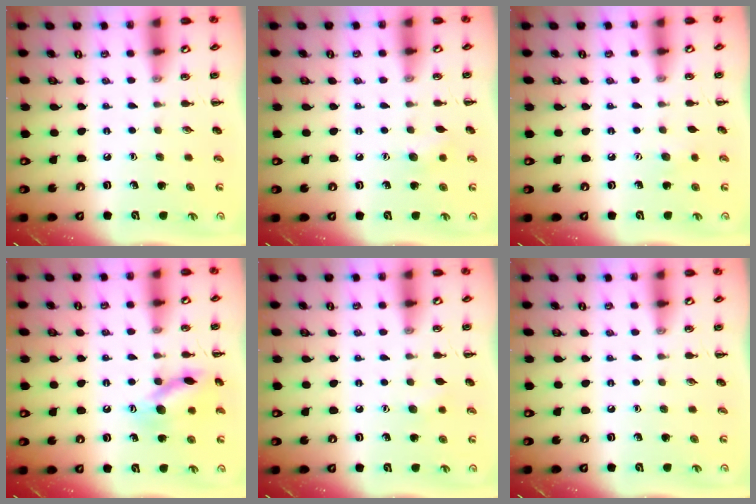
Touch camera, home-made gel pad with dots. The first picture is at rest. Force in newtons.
{"total": 6.7, "press": 6.4, "slide": 1.7}
{"total": 4.3, "press": 4.2, "slide": 1.0}
{"total": 12.8, "press": 12.8, "slide": 1.2}
{"total": 5.3, "press": 5.2, "slide": 1.1}
{"total": 0.0}